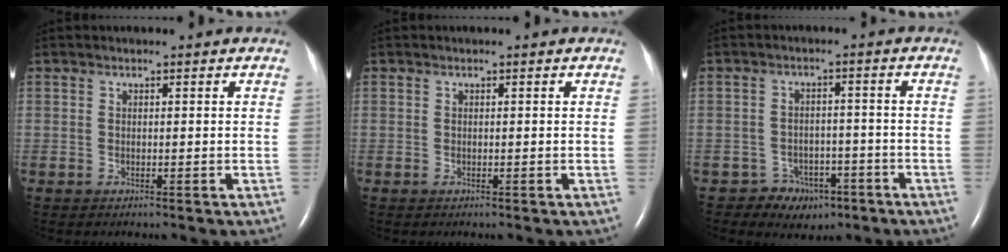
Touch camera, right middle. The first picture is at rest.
{"total": 0.0}
{"total": 5.5, "force": [-3.3, 4.3, 1.0], "torque": [-0.012, 0.014, -0.040]}